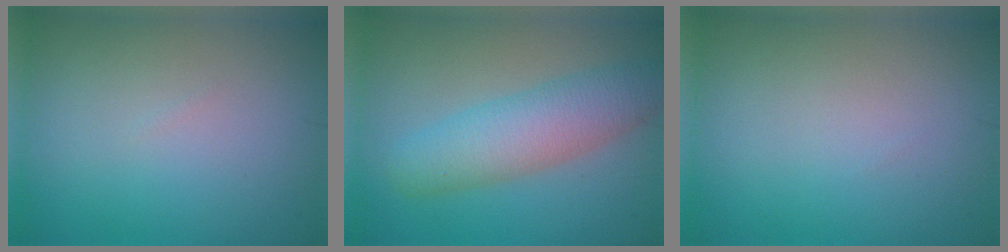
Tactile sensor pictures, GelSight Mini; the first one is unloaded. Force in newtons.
{"total": 5.8, "press": 5.8, "slide": 0.1}
{"total": 0.0}